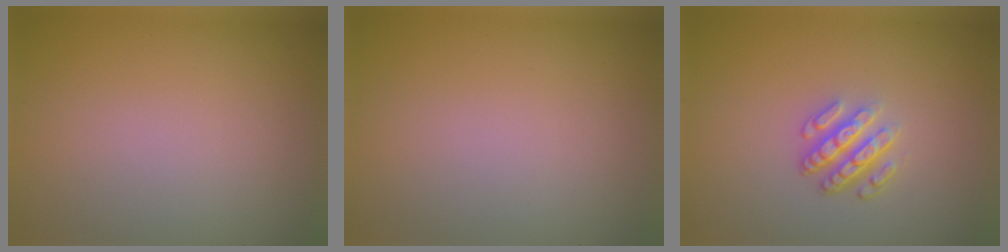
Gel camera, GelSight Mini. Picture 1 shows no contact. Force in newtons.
{"total": 0.0}
{"total": 3.6, "press": 2.6, "slide": 2.5}